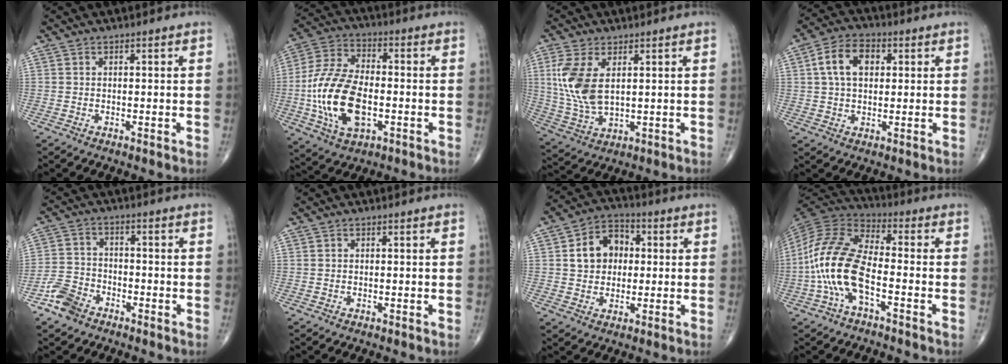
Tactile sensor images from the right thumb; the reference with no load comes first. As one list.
[{"total": 17.6, "force": [-3.0, 9.7, 14.3], "torque": [-0.284, 0.015, -0.053]}, {"total": 11.0, "force": [2.6, 5.7, 9.0], "torque": [-0.199, -0.010, 0.062]}, {"total": 9.2, "force": [2.2, 6.0, 6.6], "torque": [-0.109, 0.013, 0.034]}, {"total": 6.3, "force": [-4.2, 4.1, 2.4], "torque": [-0.040, 0.021, -0.086]}, {"total": 0.0}, {"total": 9.6, "force": [1.4, 7.6, 5.7], "torque": [-0.066, 0.015, 0.015]}, {"total": 14.7, "force": [-4.2, 6.3, 12.6], "torque": [-0.267, 0.034, -0.087]}]